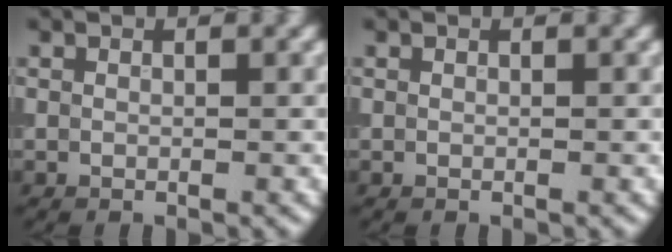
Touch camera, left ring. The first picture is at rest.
{"total": 0.0}